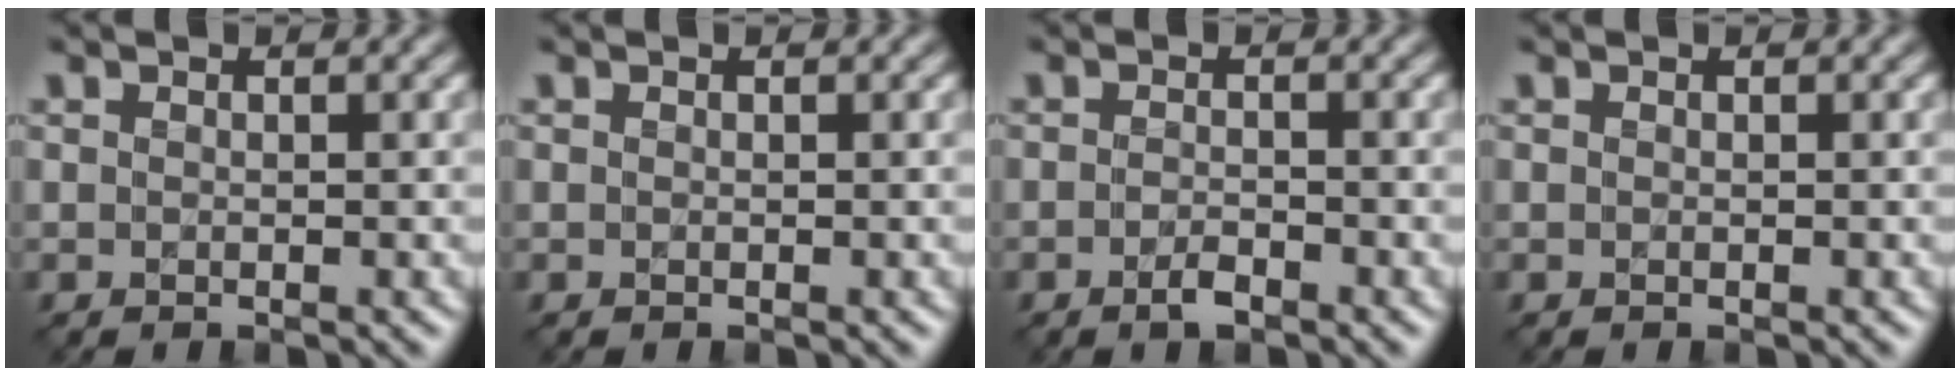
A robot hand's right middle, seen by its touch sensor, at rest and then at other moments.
{"total": 0.0}
{"total": 1.5, "force": [-1.0, 0.5, 1.0], "torque": [-0.023, 0.000, -0.019]}
{"total": 0.0}